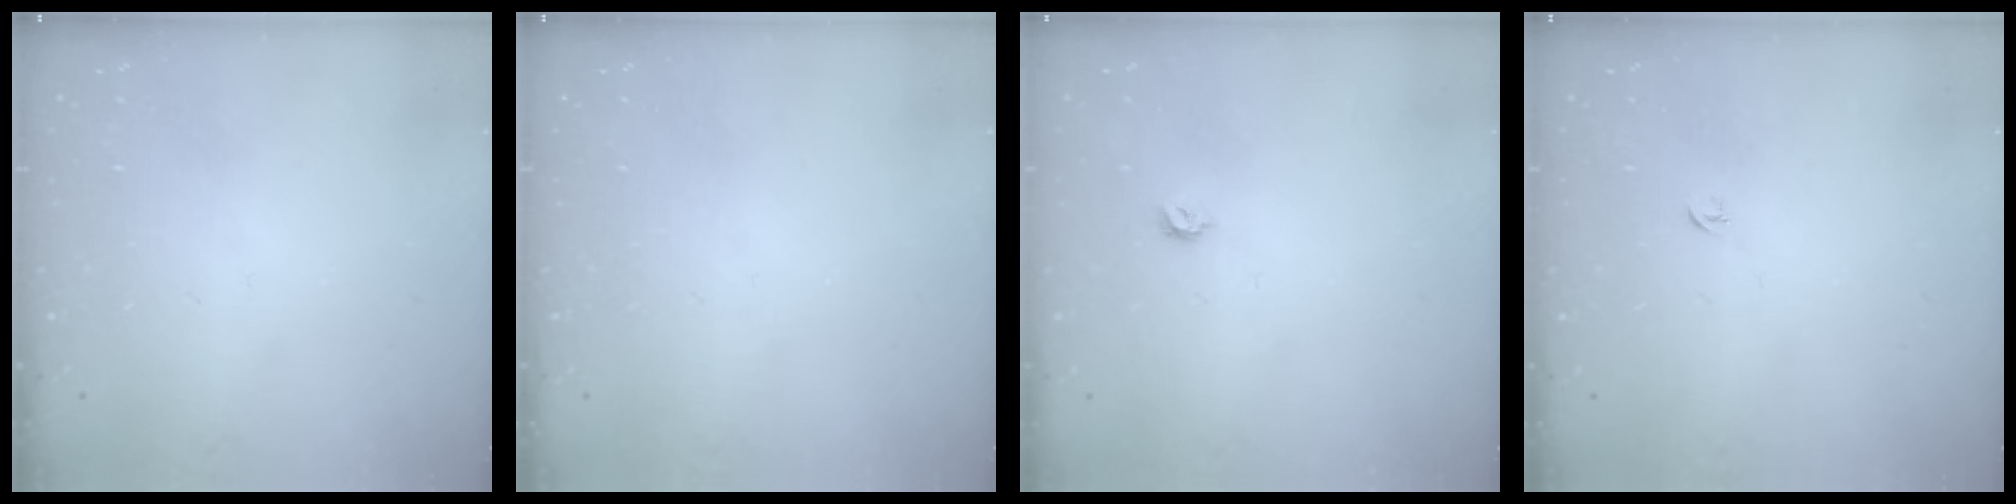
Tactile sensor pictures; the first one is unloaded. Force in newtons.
{"total": 0.0}
{"total": 3.9, "press": 3.8, "slide": 0.8}
{"total": 2.7, "press": 2.6, "slide": 0.6}